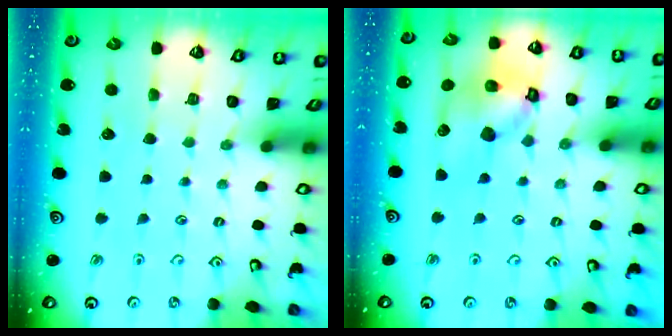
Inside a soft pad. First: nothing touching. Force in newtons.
{"total": 14.2, "press": 14.1, "slide": 2.1}